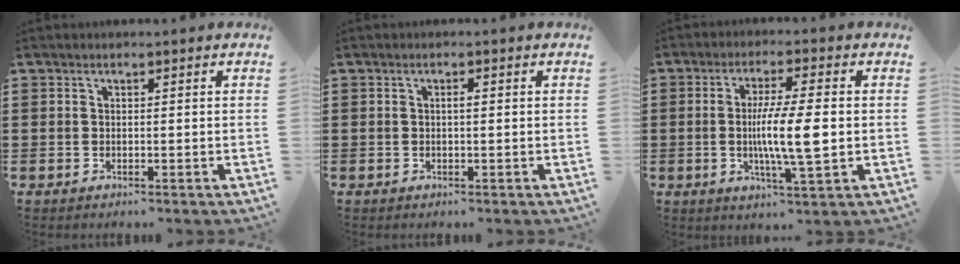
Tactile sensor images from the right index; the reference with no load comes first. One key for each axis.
{"total": 1.2, "fx": 0.1, "fy": 0.3, "fz": 1.1, "tx": -0.022, "ty": 0.001, "tz": 0.001}
{"total": 9.1, "fx": -0.6, "fy": 1.1, "fz": 9.0, "tx": -0.154, "ty": -0.001, "tz": -0.012}